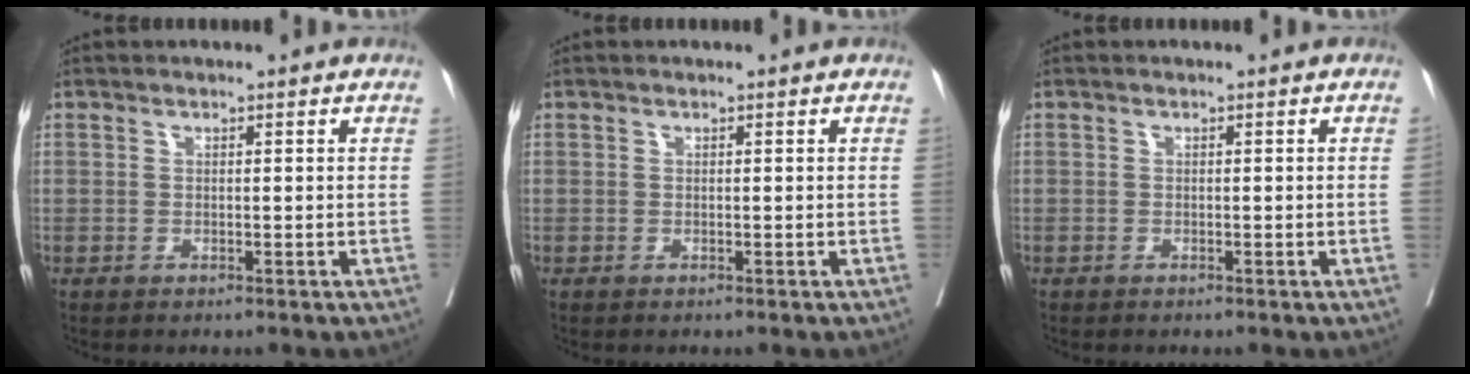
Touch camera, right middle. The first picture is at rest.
{"total": 0.0}
{"total": 0.0}